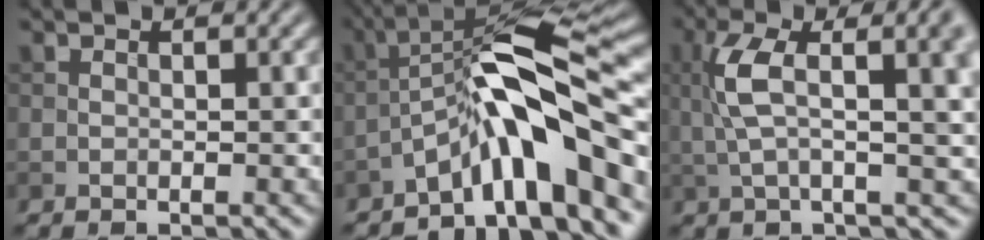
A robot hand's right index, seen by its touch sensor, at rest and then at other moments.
{"total": 10.1, "force": [-4.8, 2.0, 8.6], "torque": [-0.130, 0.022, -0.089]}
{"total": 9.4, "force": [2.8, 3.4, 8.3], "torque": [-0.149, 0.012, 0.049]}